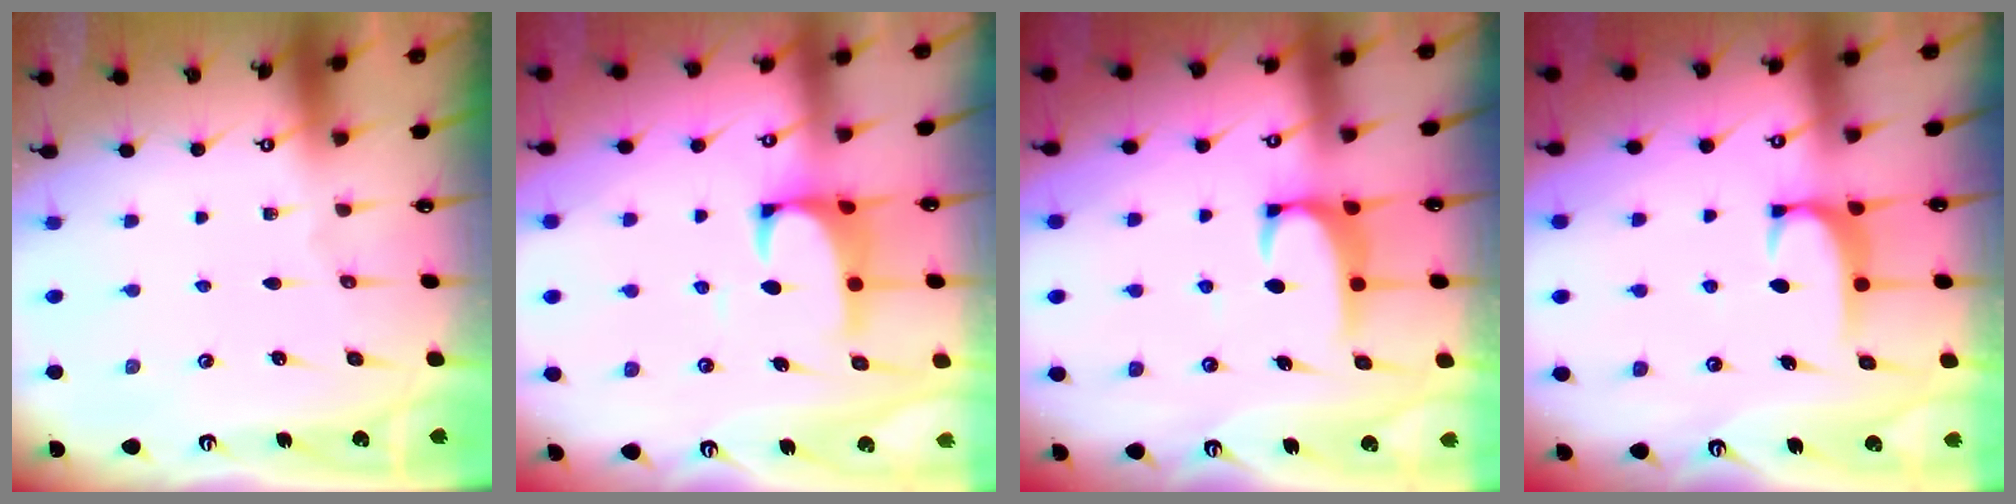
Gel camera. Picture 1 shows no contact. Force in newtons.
{"total": 2.1, "press": 1.9, "slide": 0.9}
{"total": 1.9, "press": 1.9, "slide": 0.3}
{"total": 1.8, "press": 1.8, "slide": 0.5}